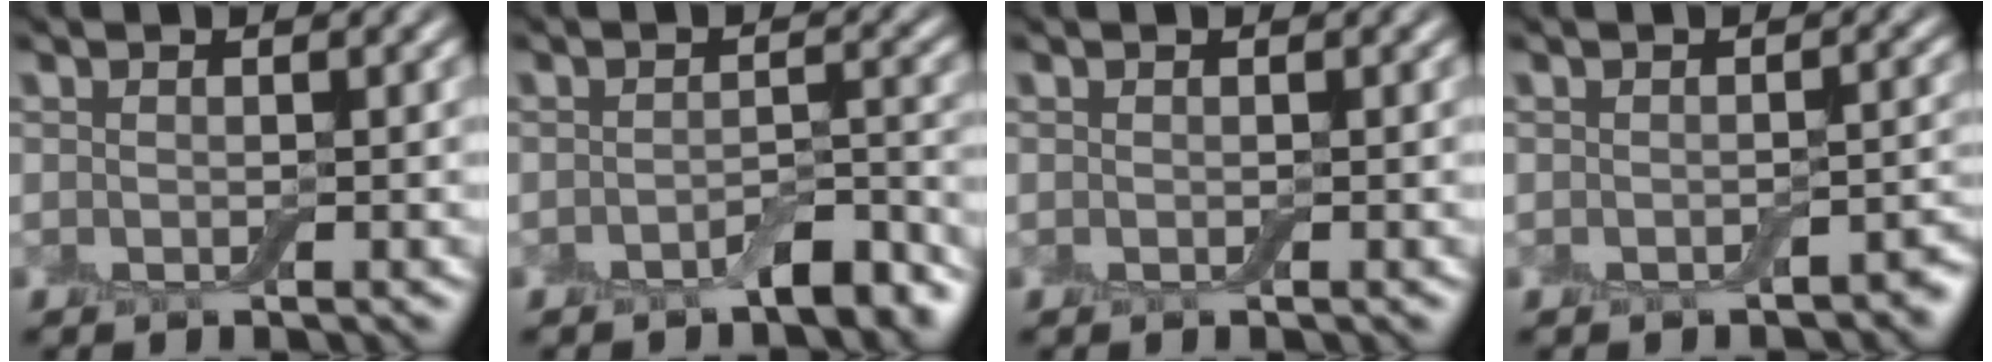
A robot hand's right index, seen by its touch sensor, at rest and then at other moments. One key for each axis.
{"total": 3.4, "fx": -2.5, "fy": 1.1, "fz": 2.1, "tx": -0.030, "ty": 0.004, "tz": -0.040}
{"total": 0.0}
{"total": 1.9, "fx": -1.5, "fy": 0.7, "fz": 0.9, "tx": -0.011, "ty": 0.003, "tz": -0.018}